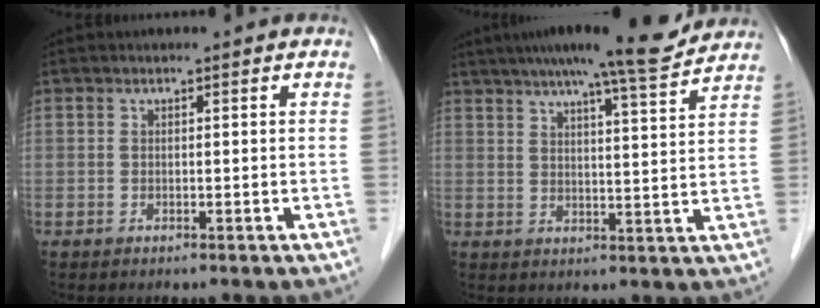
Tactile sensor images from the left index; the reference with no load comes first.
{"total": 13.0, "force": [11.4, 0.1, 6.2], "torque": [-0.099, 0.004, 0.153]}